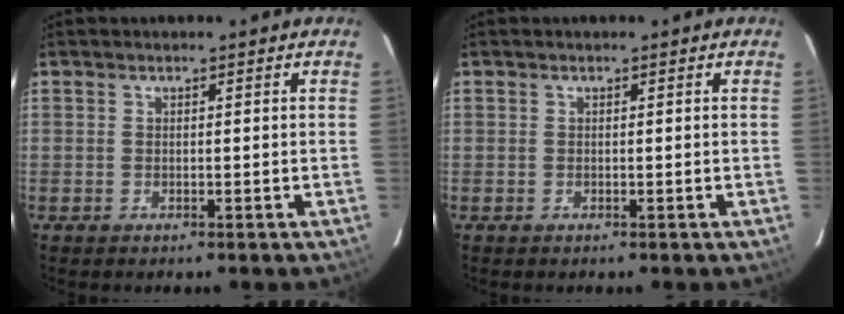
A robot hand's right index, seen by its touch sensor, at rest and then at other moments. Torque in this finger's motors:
{"motor_torque": [0.02, 0.02, 0.05, 0.01]}